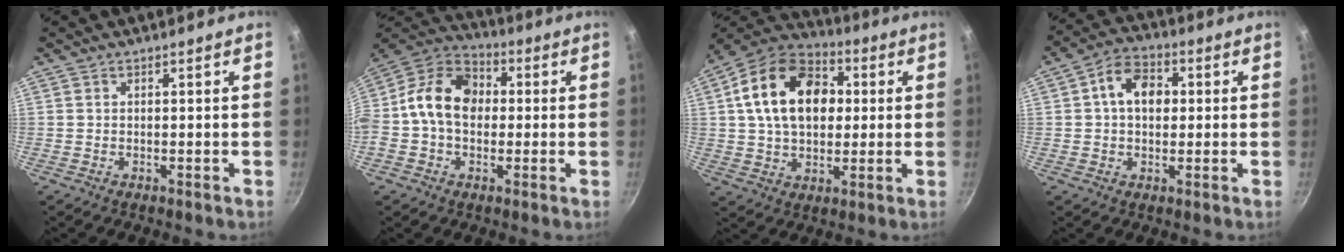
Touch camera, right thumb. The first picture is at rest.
{"total": 14.6, "force": [0.2, 11.0, 9.6], "torque": [-0.131, 0.036, -0.021]}
{"total": 19.1, "force": [3.4, 13.2, 13.3], "torque": [-0.194, 0.021, 0.043]}
{"total": 8.7, "force": [1.2, 6.3, 5.9], "torque": [-0.071, 0.017, 0.007]}